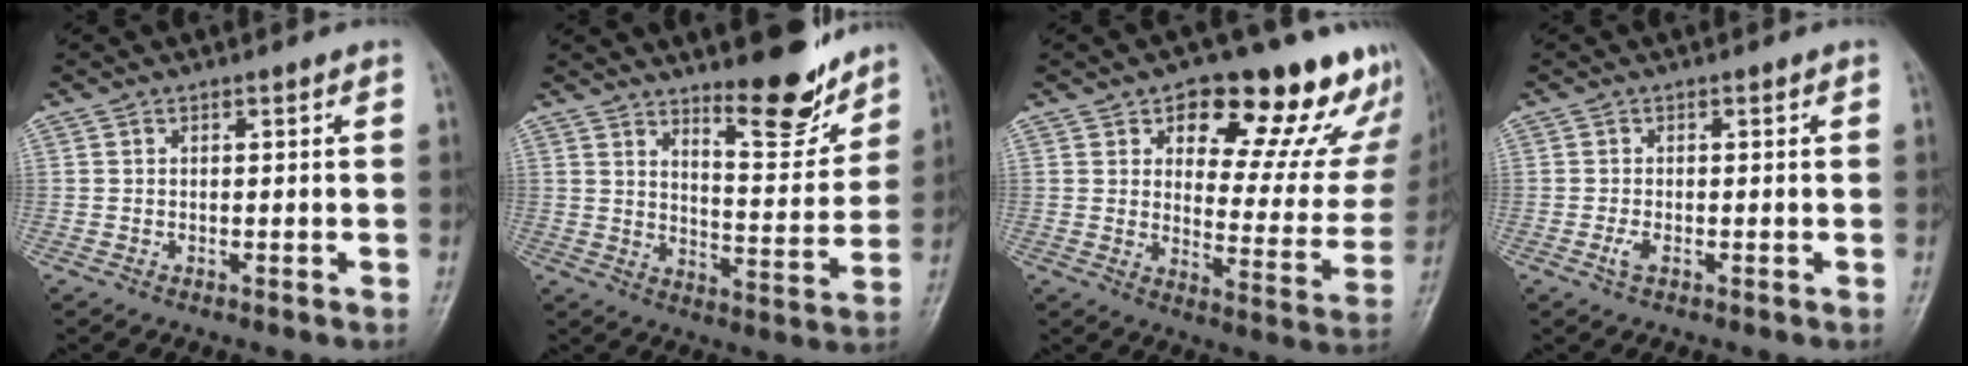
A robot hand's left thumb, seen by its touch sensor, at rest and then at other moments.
{"total": 11.9, "force": [9.2, 3.3, 6.7], "torque": [-0.069, -0.078, 0.145]}
{"total": 20.7, "force": [14.1, 9.3, 12.0], "torque": [-0.093, -0.080, 0.177]}
{"total": 1.6, "force": [-0.6, 0.7, 1.3], "torque": [-0.032, -0.002, -0.013]}